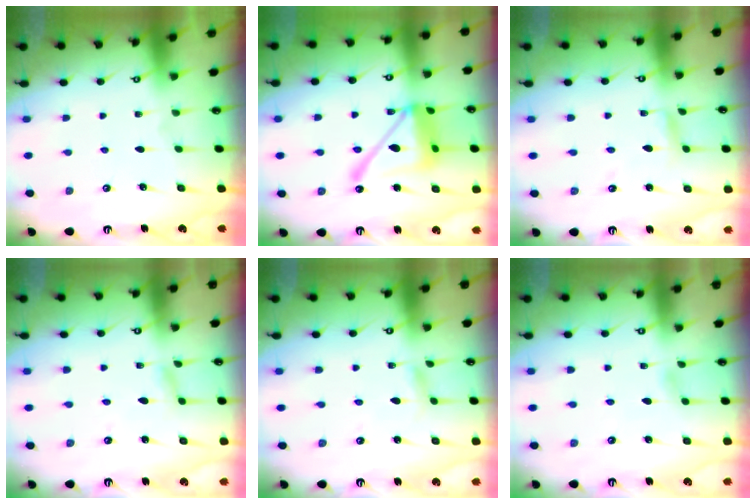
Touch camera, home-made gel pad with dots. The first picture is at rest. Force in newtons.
{"total": 17.1, "press": 17.1, "slide": 1.6}
{"total": 2.1, "press": 2.1, "slide": 0.1}
{"total": 2.8, "press": 2.8, "slide": 0.3}
{"total": 2.5, "press": 2.5, "slide": 0.3}
{"total": 4.2, "press": 4.2, "slide": 0.5}